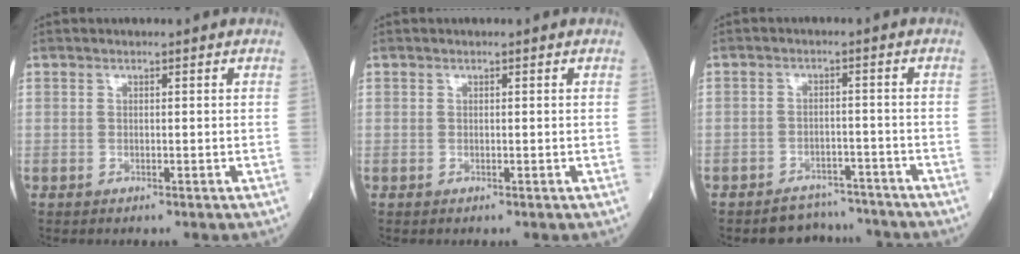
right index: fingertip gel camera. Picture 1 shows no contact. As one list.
[{"total": 0.0}, {"total": 5.1, "force": [-4.7, 1.8, -0.8], "torque": [0.018, 0.018, -0.070]}]